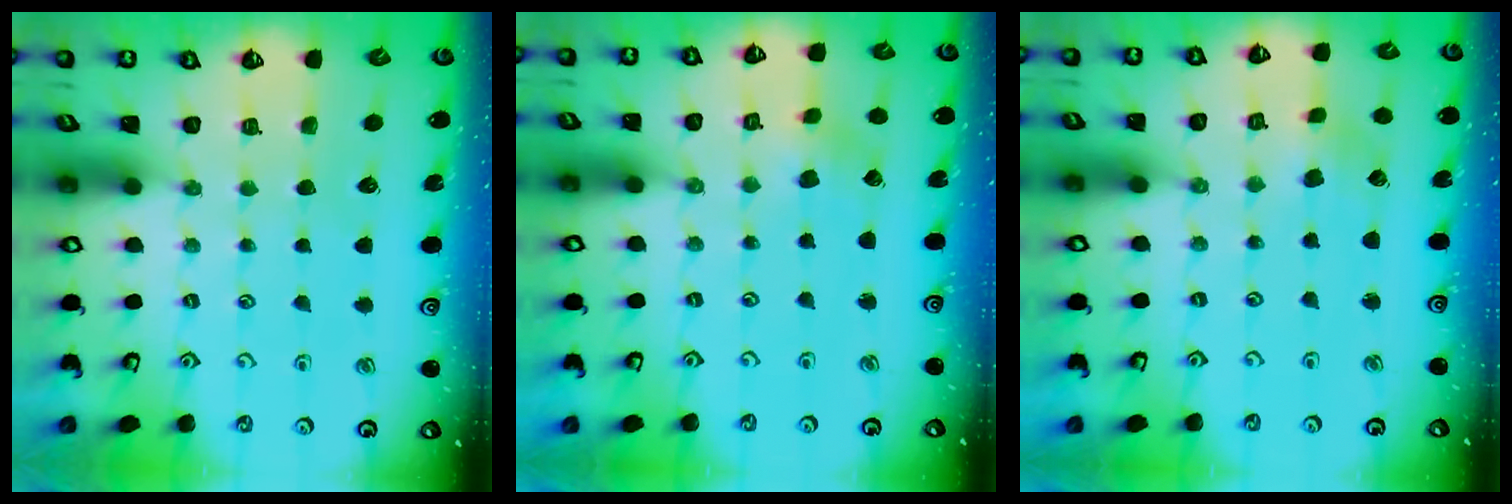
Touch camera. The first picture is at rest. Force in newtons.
{"total": 2.1, "press": 2.1, "slide": 0.3}
{"total": 2.0, "press": 2.0, "slide": 0.4}